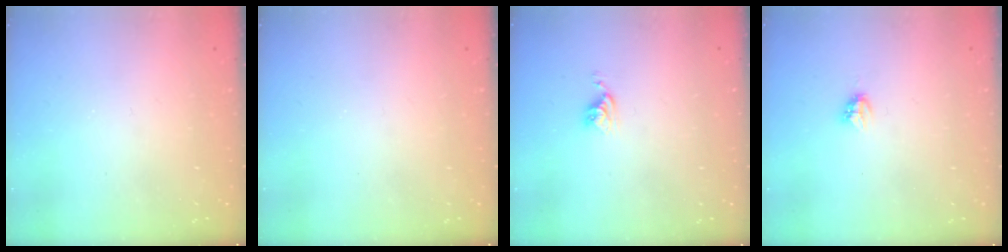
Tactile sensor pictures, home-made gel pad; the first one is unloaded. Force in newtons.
{"total": 0.0}
{"total": 4.1, "press": 4.1, "slide": 0.1}
{"total": 2.8, "press": 2.7, "slide": 0.4}